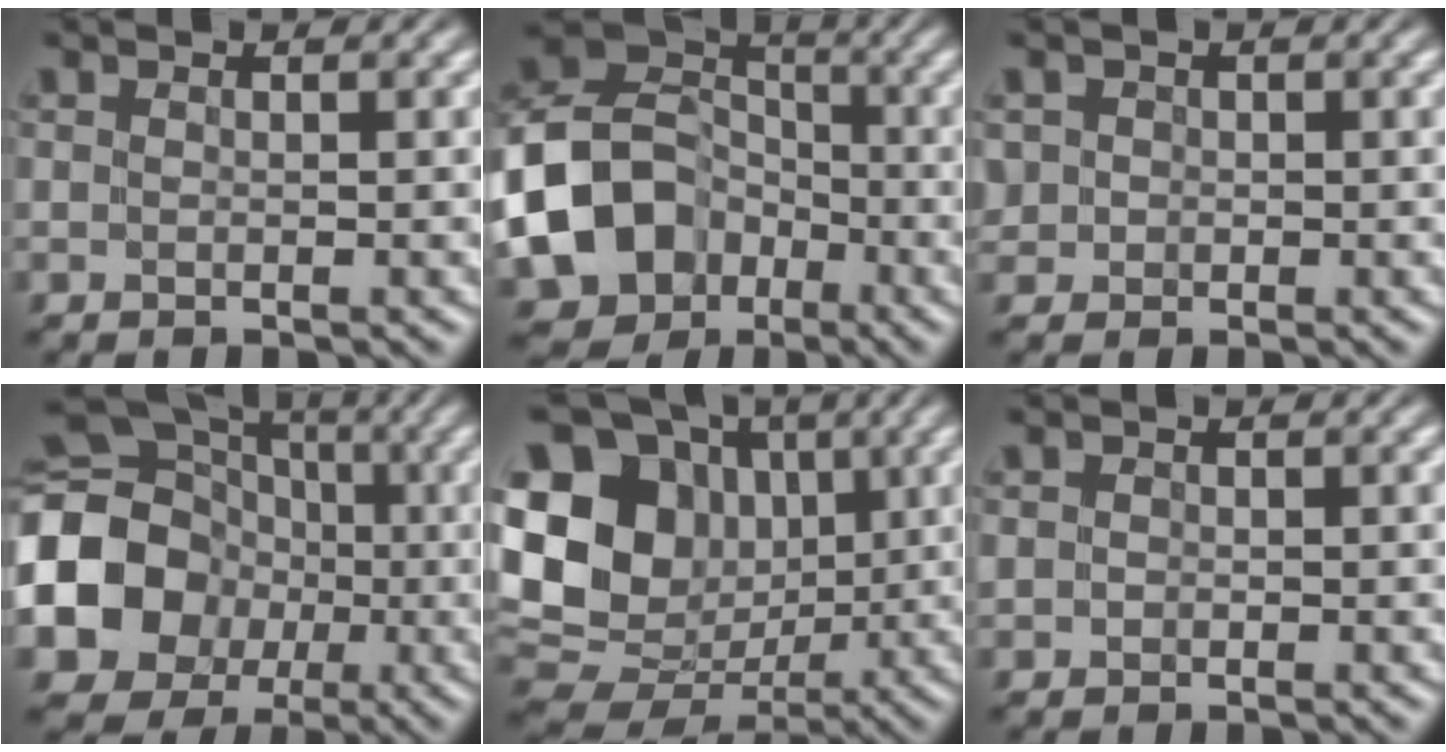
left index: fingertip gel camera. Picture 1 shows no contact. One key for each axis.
{"total": 13.5, "fx": -3.9, "fy": 11.2, "fz": 6.4, "tx": -0.156, "ty": -0.020, "tz": -0.096}
{"total": 1.4, "fx": 0.2, "fy": 1.4, "fz": 0.2, "tx": 0.002, "ty": 0.000, "tz": 0.010}
{"total": 15.0, "fx": -2.2, "fy": 12.9, "fz": 7.3, "tx": -0.153, "ty": -0.017, "tz": -0.064}
{"total": 17.1, "fx": 2.3, "fy": 14.2, "fz": 9.2, "tx": -0.211, "ty": 0.019, "tz": 0.043}
{"total": 0.7, "fx": 0.2, "fy": 0.6, "fz": 0.1, "tx": 0.000, "ty": -0.001, "tz": 0.003}